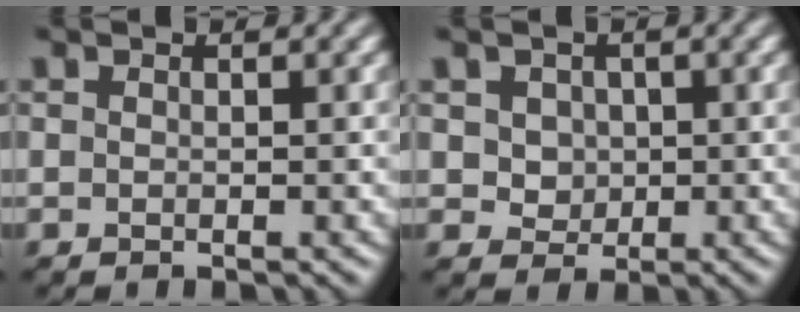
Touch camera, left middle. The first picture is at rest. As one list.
[{"total": 3.3, "force": [1.0, 2.7, 1.5], "torque": [-0.030, 0.005, 0.026]}]